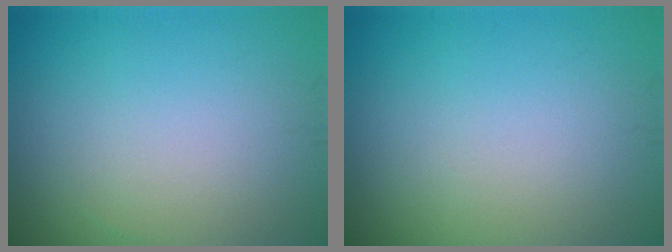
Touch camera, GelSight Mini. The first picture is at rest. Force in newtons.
{"total": 0.0}